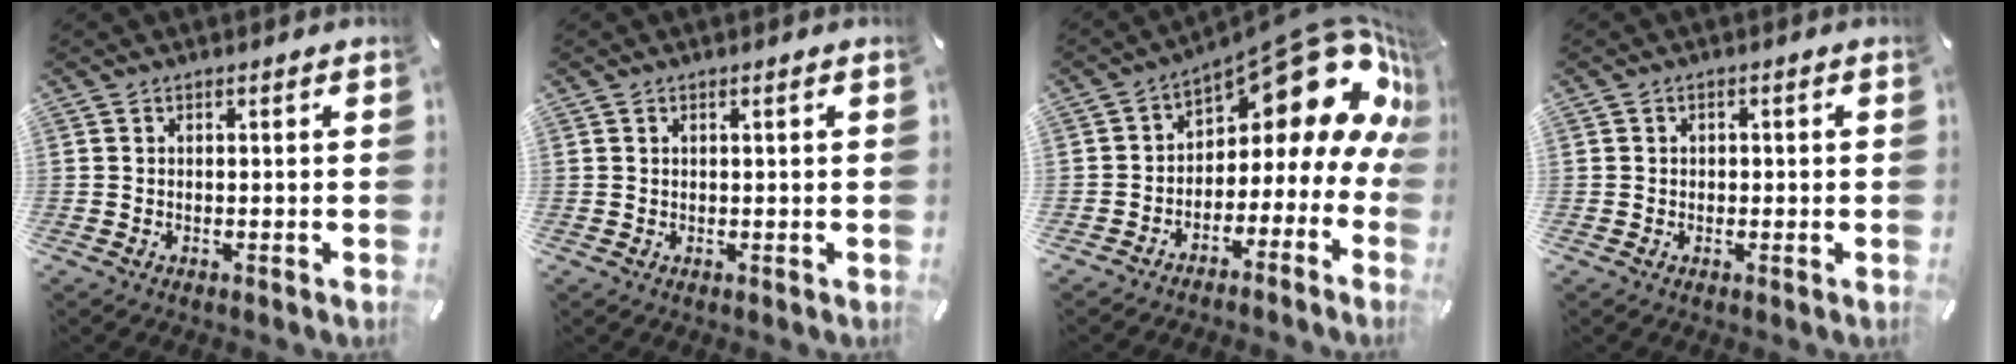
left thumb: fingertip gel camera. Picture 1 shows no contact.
{"total": 0.7, "force": [0.3, 0.0, 0.6], "torque": [-0.011, 0.001, 0.005]}
{"total": 14.4, "force": [8.1, 6.8, 9.7], "torque": [-0.126, -0.069, 0.130]}
{"total": 1.0, "force": [-0.2, 1.0, 0.2], "torque": [-0.004, 0.006, -0.006]}